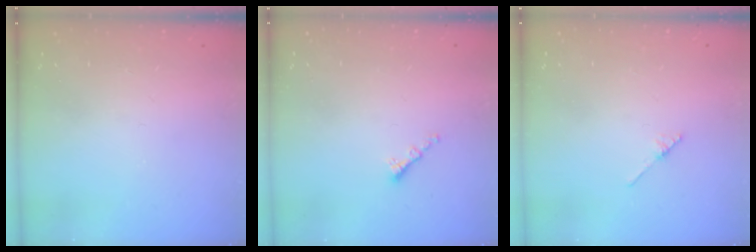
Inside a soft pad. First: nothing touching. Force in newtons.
{"total": 0.8, "press": 0.8, "slide": 0.2}
{"total": 2.1, "press": 2.1, "slide": 0.1}